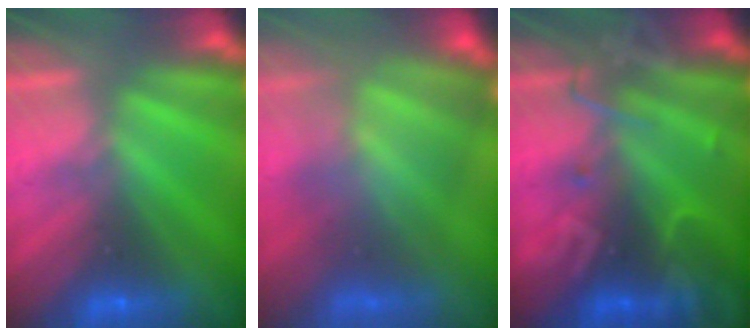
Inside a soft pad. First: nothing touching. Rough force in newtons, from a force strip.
{"total": 7.5}
{"total": 2.7}